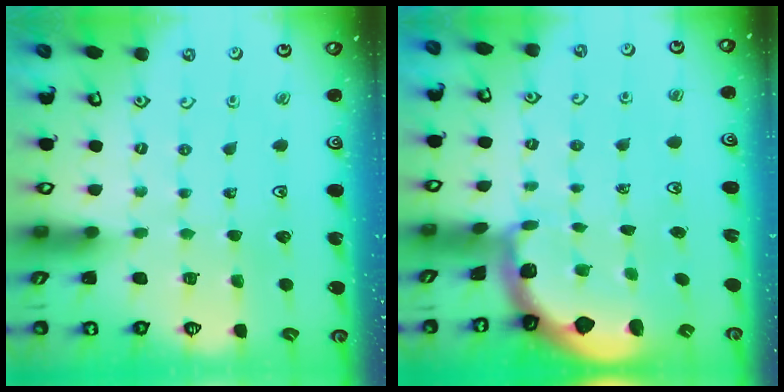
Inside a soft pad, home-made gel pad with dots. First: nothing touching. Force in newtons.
{"total": 1.1, "press": 1.0, "slide": 0.4}